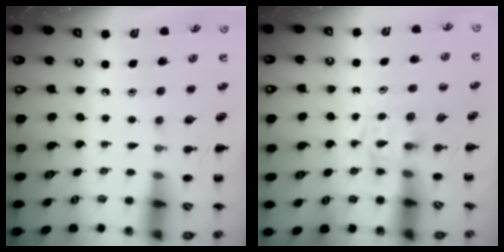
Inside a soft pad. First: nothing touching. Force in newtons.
{"total": 2.7, "press": 2.5, "slide": 1.0}